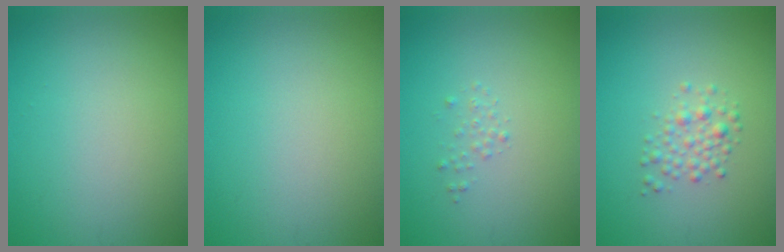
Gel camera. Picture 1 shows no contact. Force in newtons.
{"total": 0.0}
{"total": 0.7, "press": 0.7, "slide": 0.1}
{"total": 1.9, "press": 1.9, "slide": 0.0}